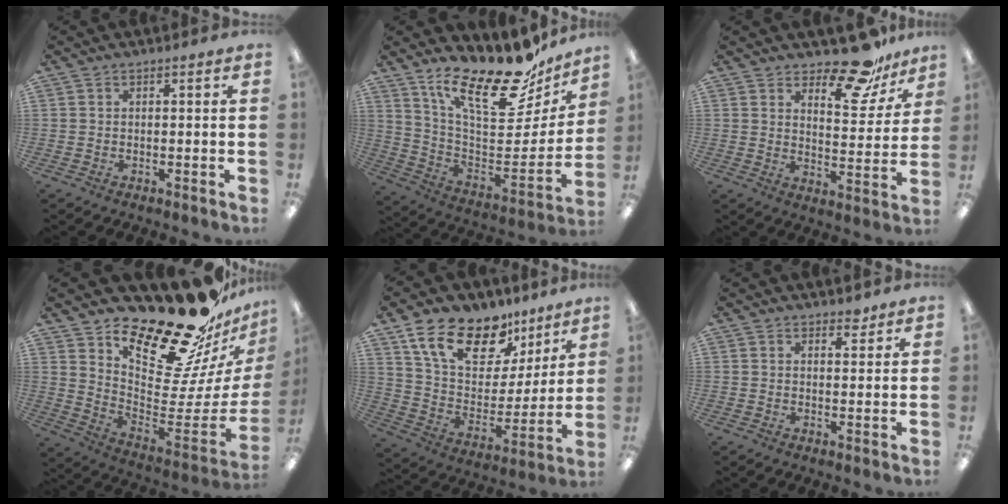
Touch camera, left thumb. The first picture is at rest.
{"total": 24.4, "force": [17.9, 8.3, 14.4], "torque": [-0.200, -0.134, 0.299]}
{"total": 15.5, "force": [12.1, 6.2, 7.5], "torque": [-0.098, -0.082, 0.209]}
{"total": 25.0, "force": [20.7, 8.1, 11.5], "torque": [-0.137, -0.184, 0.366]}
{"total": 18.6, "force": [12.7, 10.1, 9.1], "torque": [-0.178, -0.068, 0.230]}
{"total": 2.4, "force": [2.1, 1.1, 0.6], "torque": [0.011, -0.012, 0.034]}